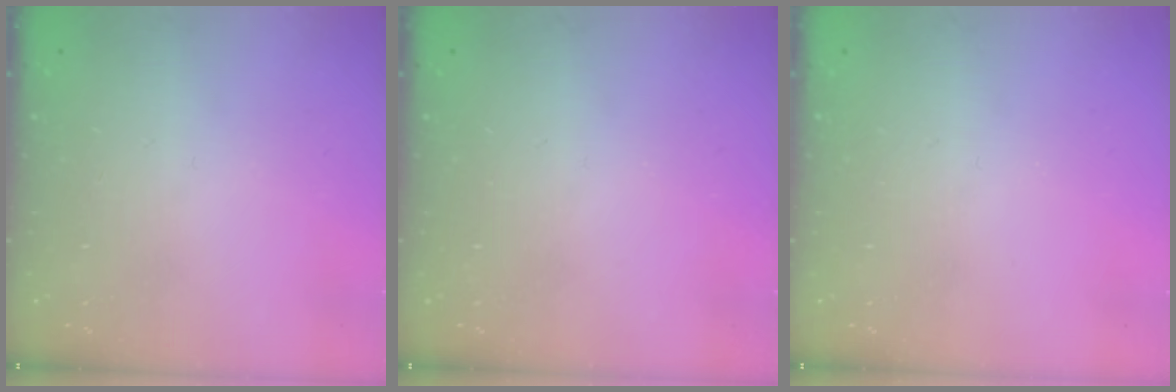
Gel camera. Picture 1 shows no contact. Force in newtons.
{"total": 0.0}
{"total": 0.0}